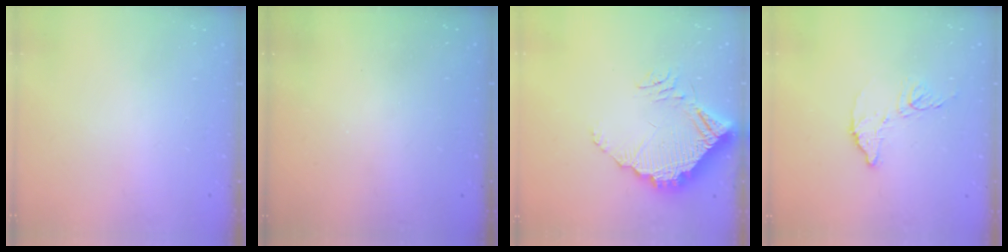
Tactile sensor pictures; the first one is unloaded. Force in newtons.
{"total": 3.2, "press": 3.2, "slide": 0.1}
{"total": 11.8, "press": 11.8, "slide": 0.9}
{"total": 7.6, "press": 7.6, "slide": 0.2}